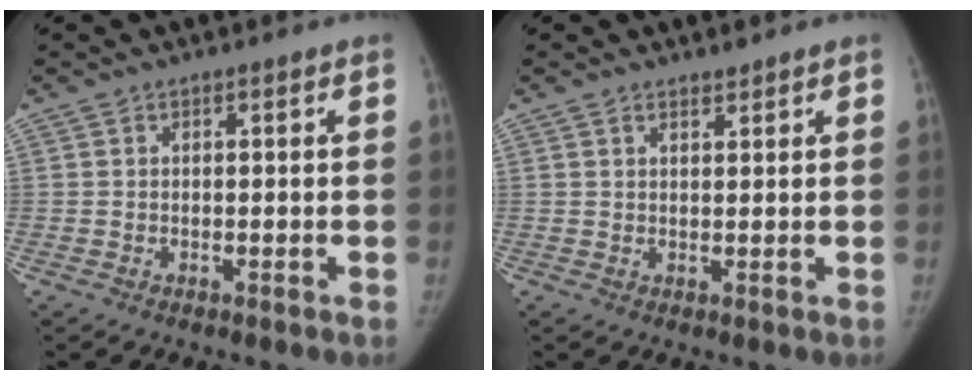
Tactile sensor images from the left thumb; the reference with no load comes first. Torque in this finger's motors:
{"motor_torque": [-0.09, -0.10, -0.19, -0.03, -0.07]}